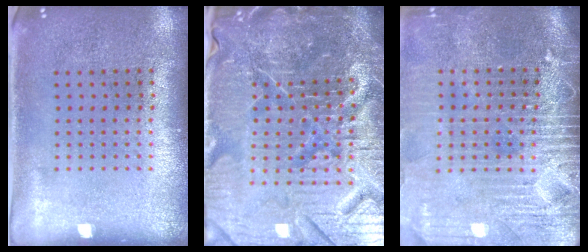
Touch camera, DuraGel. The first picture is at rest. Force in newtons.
{"total": 7.3, "press": 6.5, "slide": 3.4}
{"total": 4.3, "press": 3.7, "slide": 2.2}